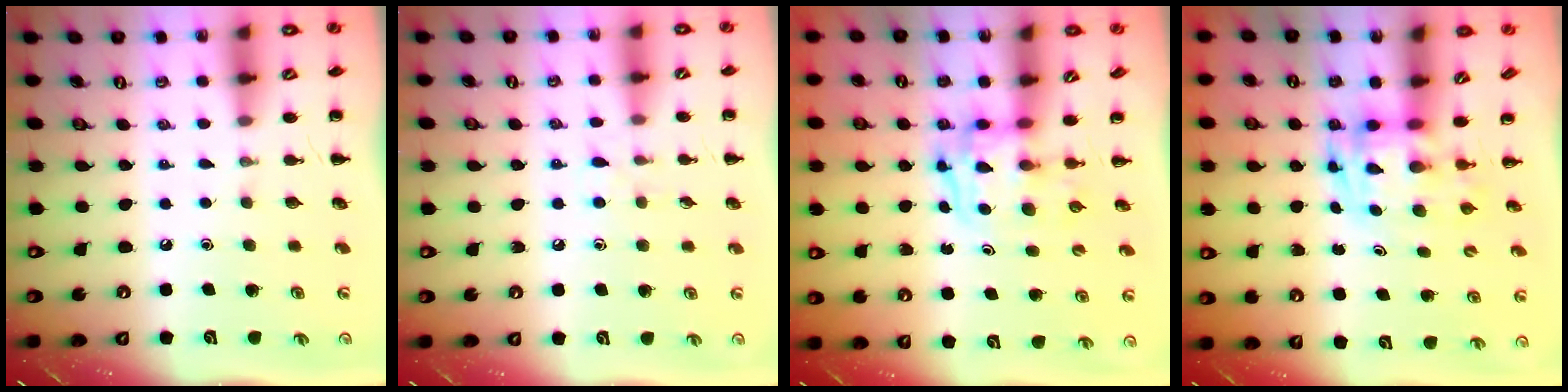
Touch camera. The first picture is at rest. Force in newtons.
{"total": 5.1, "press": 4.6, "slide": 2.0}
{"total": 3.4, "press": 3.3, "slide": 0.6}
{"total": 3.4, "press": 3.3, "slide": 0.6}